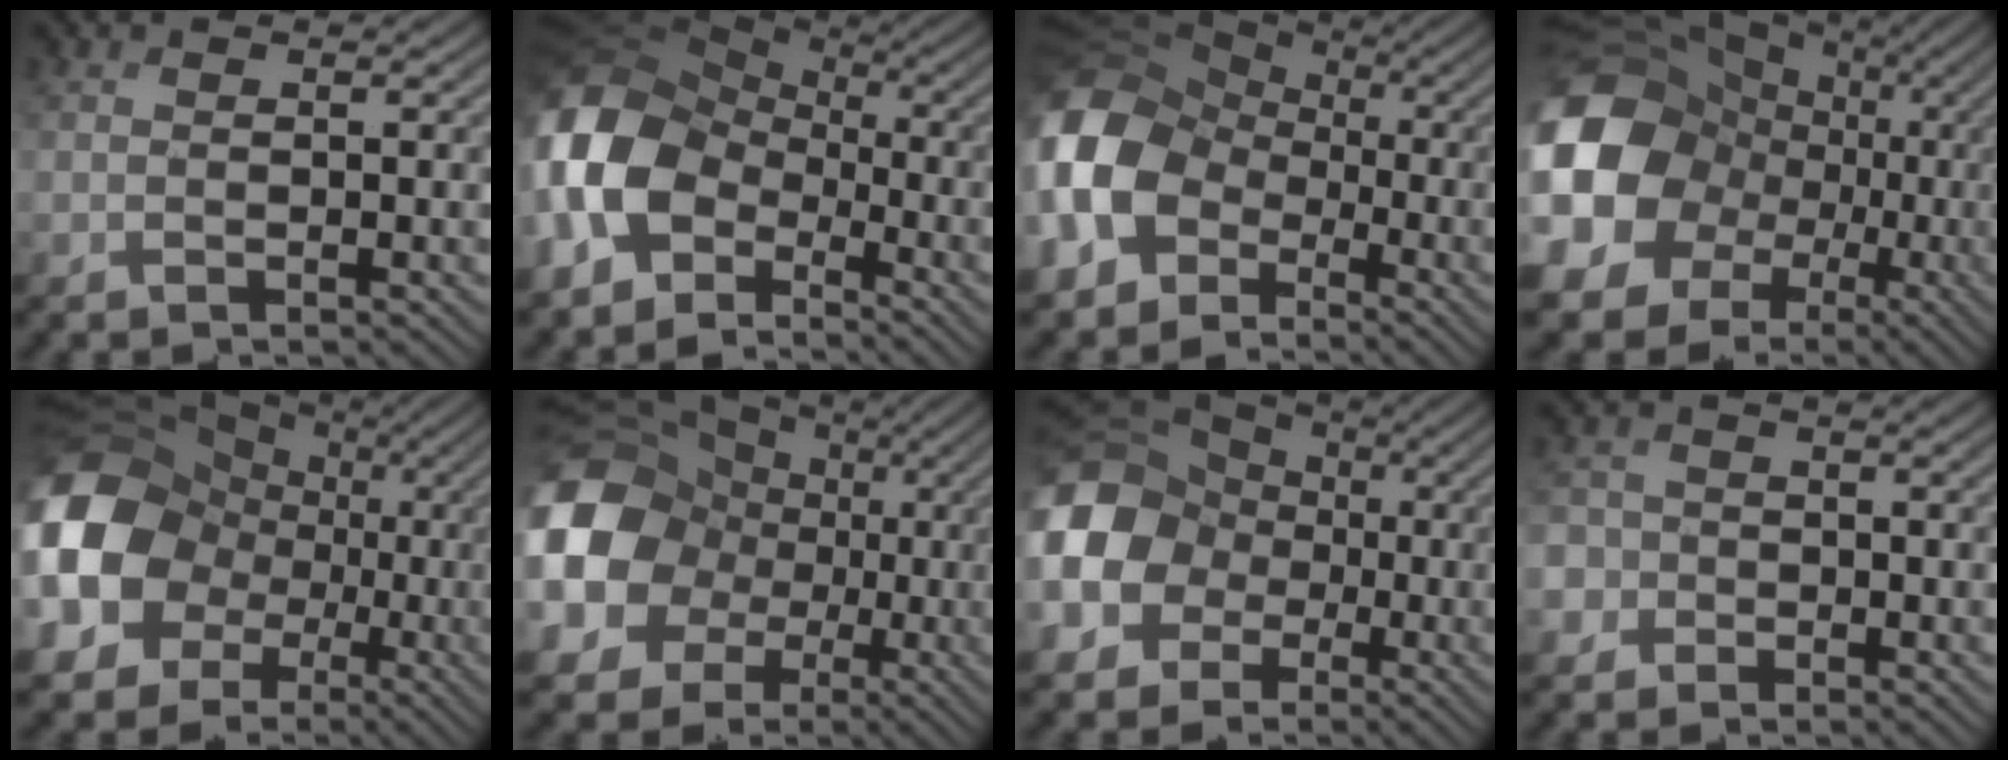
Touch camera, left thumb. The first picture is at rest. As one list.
[{"total": 14.2, "force": [-3.9, 10.2, 9.0], "torque": [-0.251, -0.027, -0.080]}, {"total": 15.6, "force": [-3.6, 12.1, 9.2], "torque": [-0.263, -0.031, -0.079]}, {"total": 19.0, "force": [-0.8, 16.5, 9.3], "torque": [-0.280, -0.020, -0.017]}, {"total": 17.0, "force": [-1.7, 14.6, 8.5], "torque": [-0.270, -0.018, -0.046]}, {"total": 18.1, "force": [-0.6, 16.0, 8.3], "torque": [-0.260, -0.016, -0.037]}, {"total": 17.4, "force": [-2.1, 15.2, 8.1], "torque": [-0.239, -0.023, -0.089]}, {"total": 3.5, "force": [-1.1, 3.3, 0.5], "torque": [-0.015, 0.004, -0.043]}]